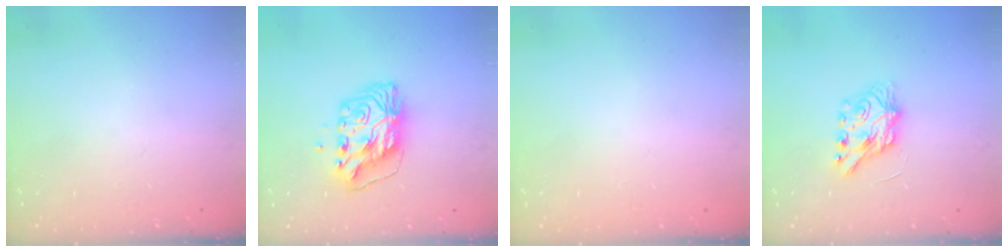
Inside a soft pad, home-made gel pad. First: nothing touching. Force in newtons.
{"total": 11.3, "press": 11.3, "slide": 1.1}
{"total": 0.0}
{"total": 7.2, "press": 7.1, "slide": 0.4}